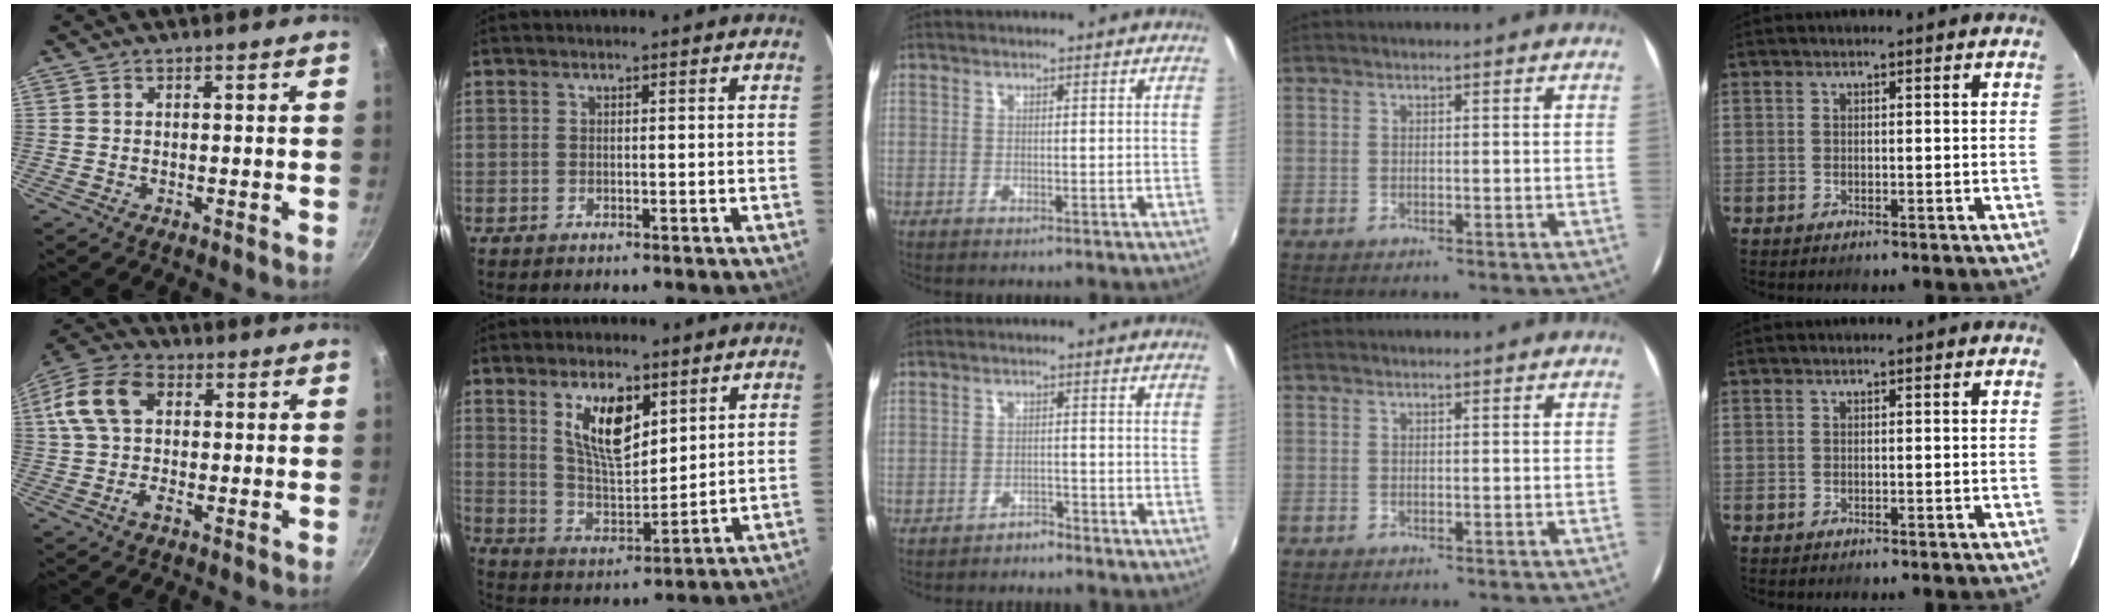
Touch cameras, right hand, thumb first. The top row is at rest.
{"thumb": {"total": 11.2, "force": [1.6, 7.4, 8.2], "torque": [-0.152, 0.026, 0.009]}, "index": {"total": 11.1, "force": [5.4, 4.7, 8.5], "torque": [-0.150, 0.003, 0.109]}, "middle": {"total": 2.1, "force": [-2.0, 0.6, 0.2], "torque": [-0.007, 0.002, -0.031]}}